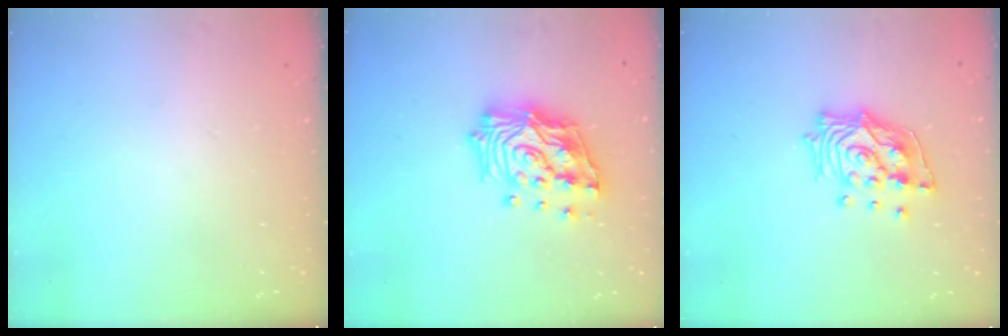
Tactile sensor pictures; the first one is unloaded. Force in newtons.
{"total": 20.7, "press": 20.5, "slide": 3.0}
{"total": 14.3, "press": 14.2, "slide": 1.9}